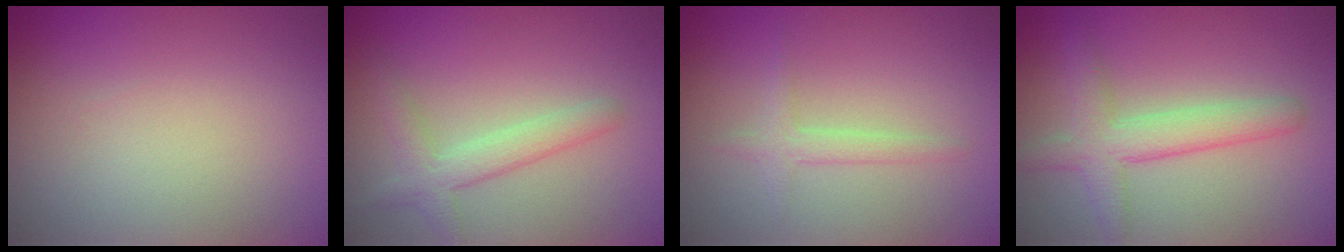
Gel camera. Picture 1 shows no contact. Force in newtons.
{"total": 2.7, "press": 2.7, "slide": 0.1}
{"total": 1.6, "press": 1.6, "slide": 0.1}
{"total": 3.9, "press": 3.9, "slide": 0.1}